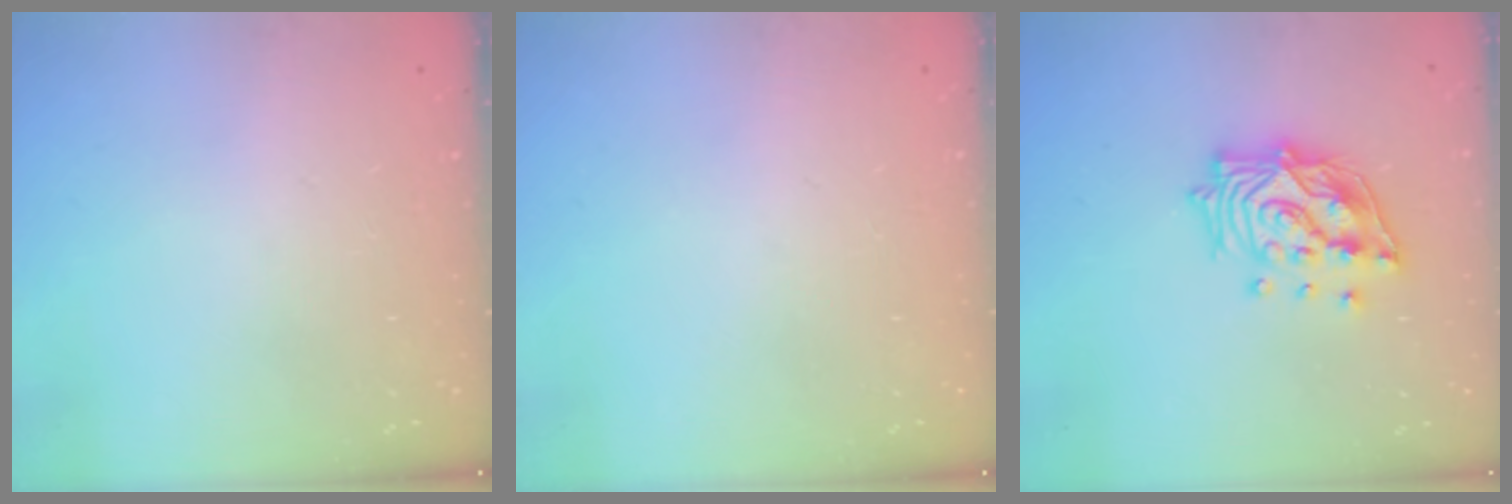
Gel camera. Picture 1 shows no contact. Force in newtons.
{"total": 0.0}
{"total": 17.3, "press": 17.1, "slide": 2.3}